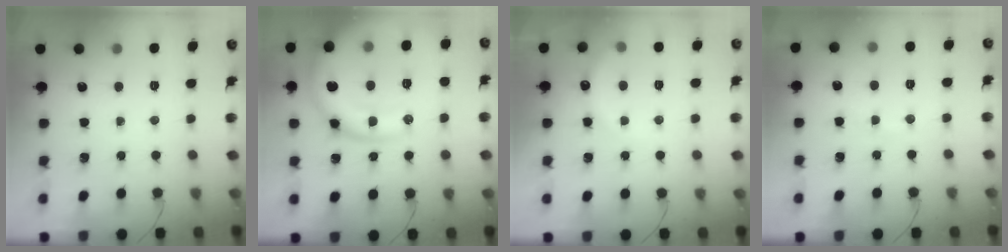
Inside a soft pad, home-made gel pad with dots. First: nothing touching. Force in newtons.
{"total": 16.3, "press": 16.2, "slide": 1.7}
{"total": 3.9, "press": 3.7, "slide": 0.9}
{"total": 2.7, "press": 2.6, "slide": 0.8}